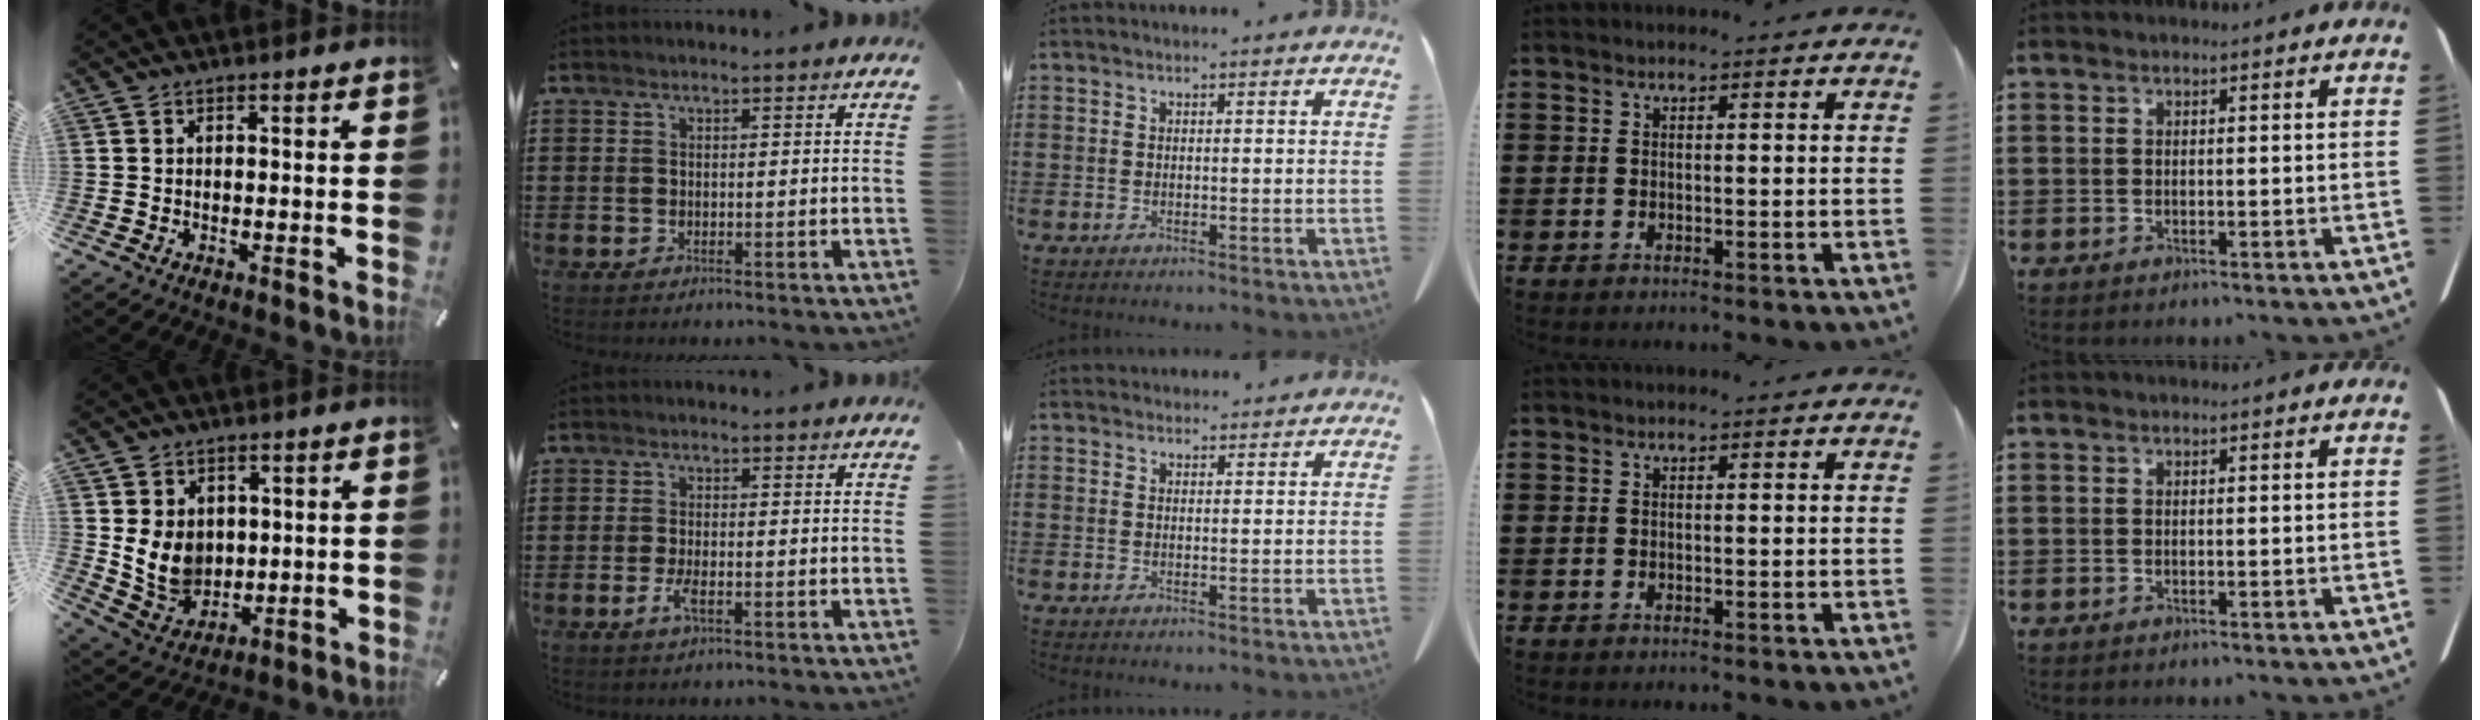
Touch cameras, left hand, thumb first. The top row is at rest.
{"thumb": {"total": 9.4, "force": [2.3, 8.1, 4.0], "torque": [-0.096, -0.018, 0.047]}, "index": {"total": 2.9, "force": [-1.1, 0.8, 2.5], "torque": [-0.063, -0.006, -0.026]}, "middle": {"total": 1.8, "force": [1.8, 0.4, 0.0], "torque": [0.002, -0.002, 0.034]}}